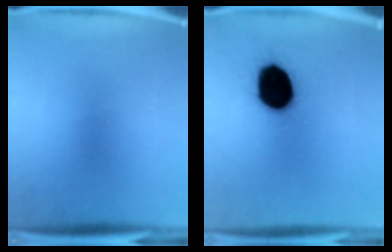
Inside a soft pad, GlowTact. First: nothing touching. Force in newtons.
{"total": 19.8}